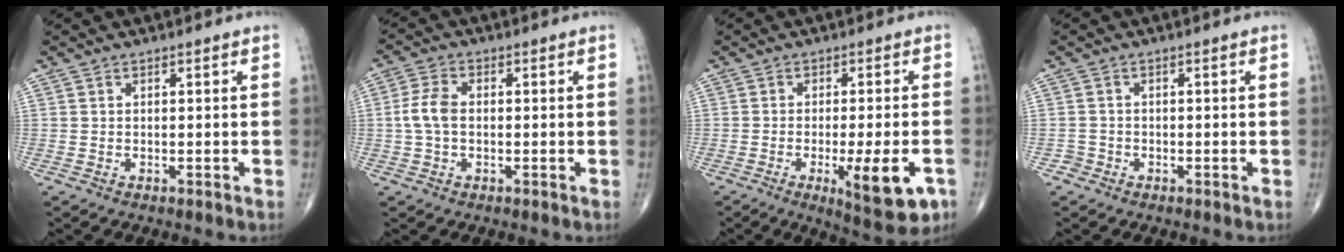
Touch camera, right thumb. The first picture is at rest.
{"total": 5.1, "force": [-0.1, 3.1, 4.0], "torque": [-0.091, 0.013, -0.008]}
{"total": 11.0, "force": [-4.1, 2.8, 9.9], "torque": [-0.133, -0.003, -0.051]}
{"total": 1.4, "force": [-0.9, 1.1, -0.3], "torque": [0.016, 0.007, -0.023]}